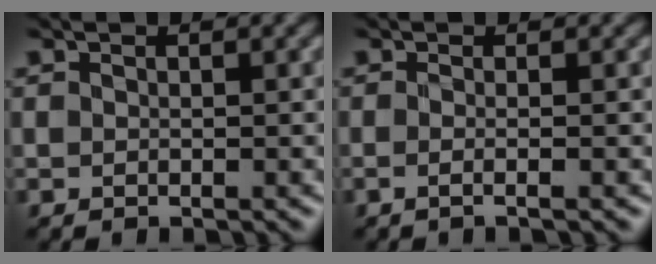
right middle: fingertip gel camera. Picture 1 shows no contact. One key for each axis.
{"total": 1.5, "fx": -0.3, "fy": 0.6, "fz": 1.3, "tx": -0.007, "ty": -0.006, "tz": -0.017}